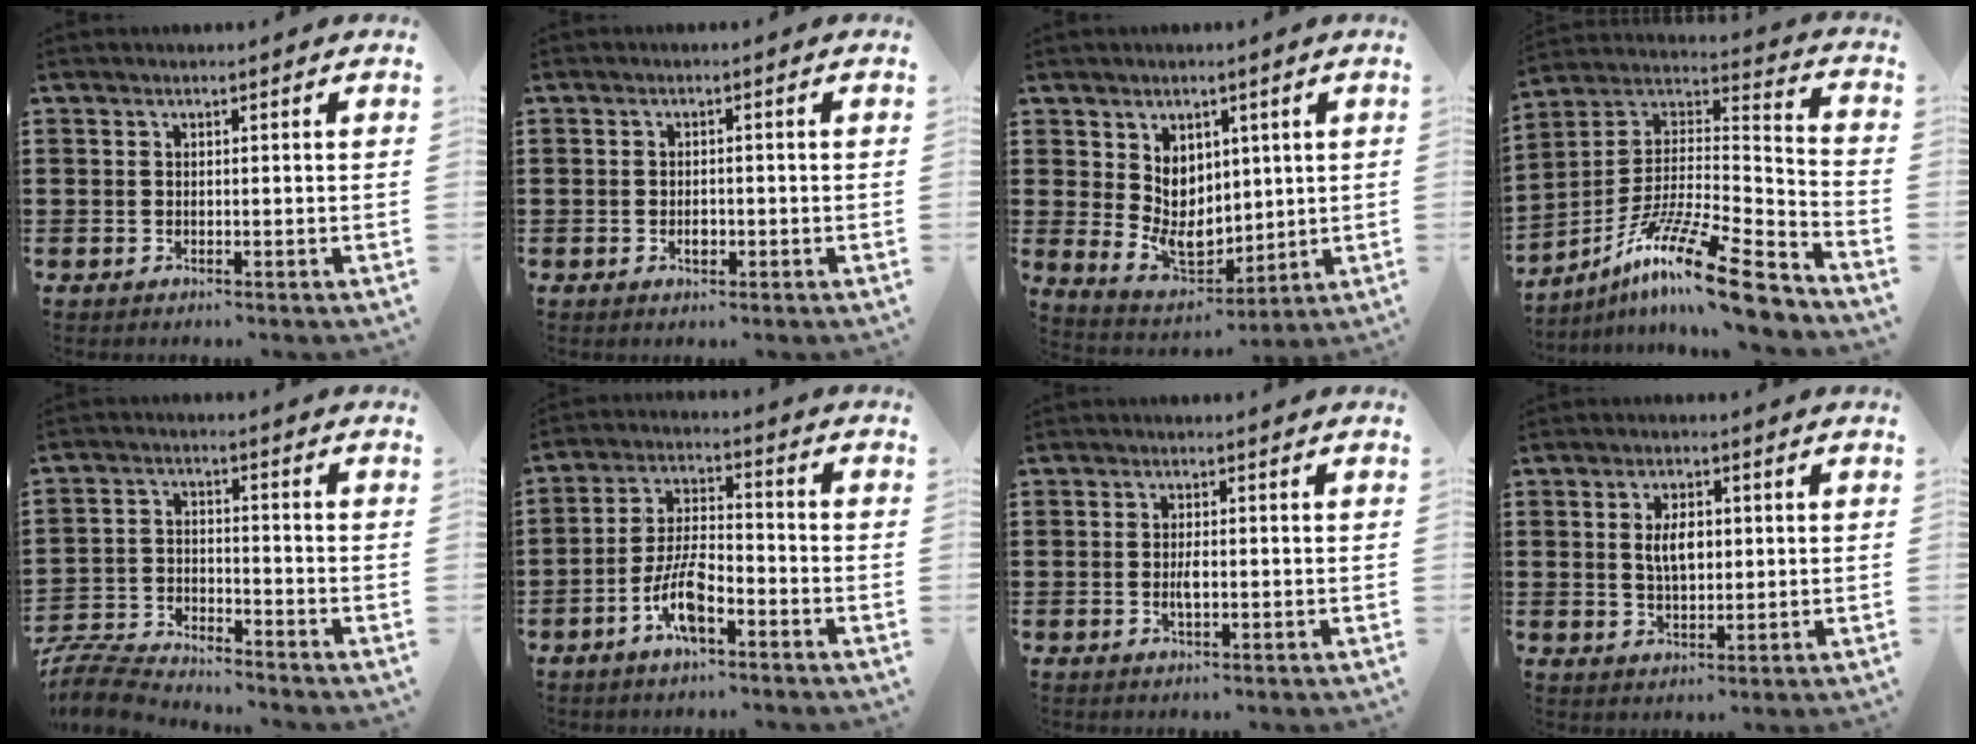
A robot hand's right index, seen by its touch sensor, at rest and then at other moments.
{"total": 1.6, "force": [-0.5, 0.9, 1.2], "torque": [-0.022, 0.002, -0.009]}
{"total": 6.5, "force": [1.8, 5.2, 3.5], "torque": [-0.071, -0.003, 0.034]}
{"total": 15.8, "force": [-11.3, 1.9, 10.8], "torque": [-0.194, 0.026, -0.208]}
{"total": 6.8, "force": [-6.7, 0.6, 0.8], "torque": [-0.034, 0.006, -0.138]}
{"total": 8.0, "force": [-4.2, 3.0, 6.1], "torque": [-0.137, 0.002, -0.082]}
{"total": 2.2, "force": [-0.2, 0.8, 2.1], "torque": [-0.044, -0.002, -0.007]}
{"total": 4.5, "force": [0.6, 2.3, 3.9], "torque": [-0.063, 0.003, 0.005]}